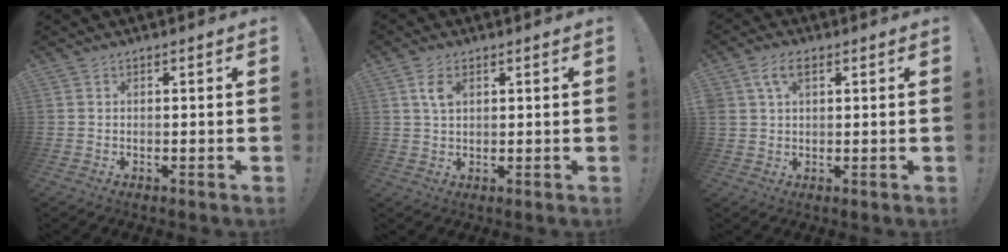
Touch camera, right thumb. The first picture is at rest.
{"total": 4.6, "force": [1.9, 2.6, 3.3], "torque": [-0.056, -0.002, 0.034]}
{"total": 5.8, "force": [2.6, 3.4, 4.0], "torque": [-0.071, 0.003, 0.049]}